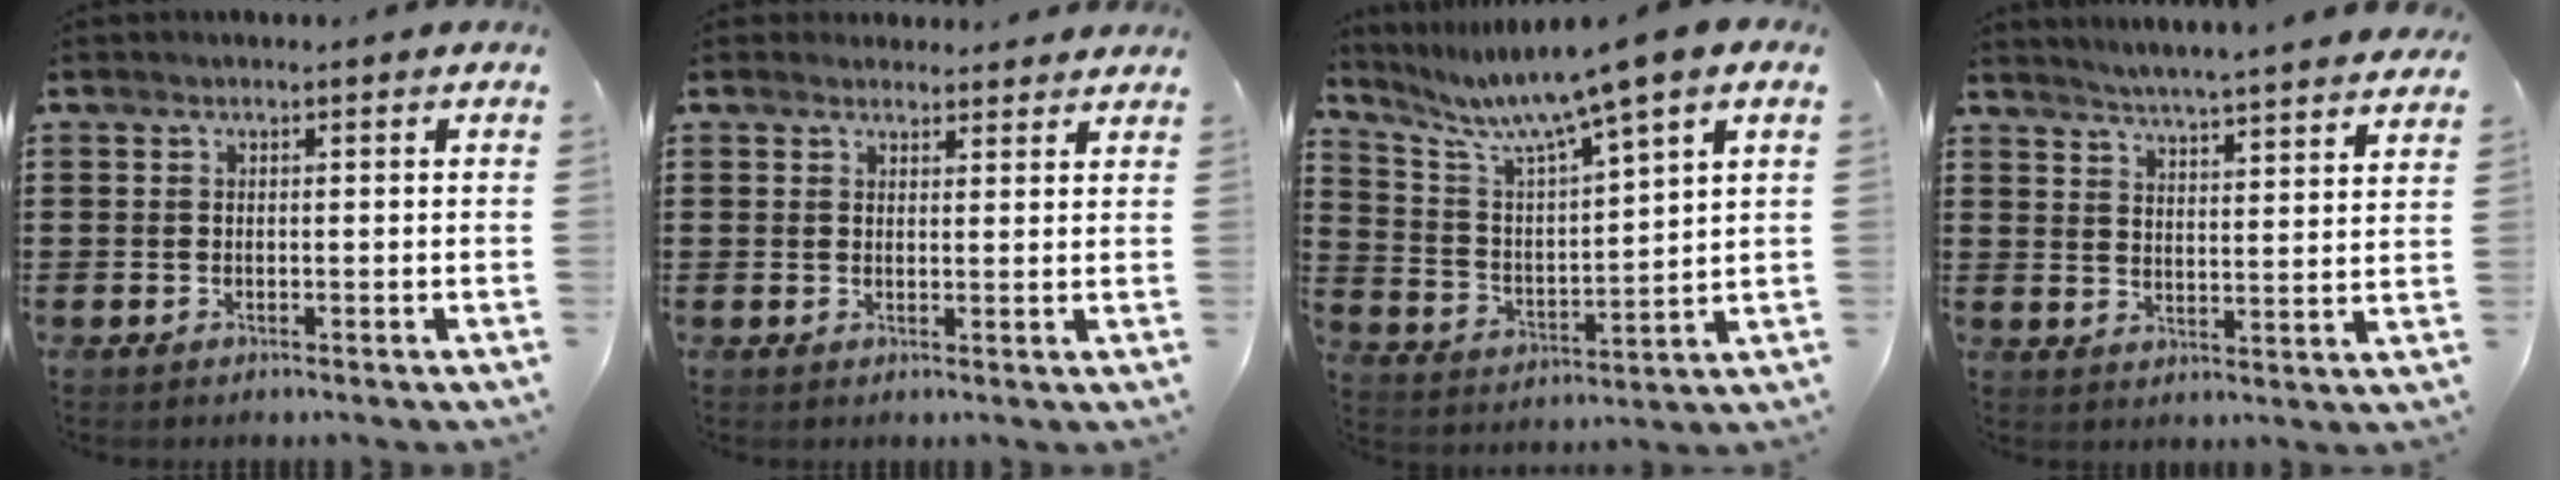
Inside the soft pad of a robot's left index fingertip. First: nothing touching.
{"total": 2.2, "force": [2.1, 0.6, 0.0], "torque": [-0.005, 0.001, 0.042]}
{"total": 8.3, "force": [6.6, -0.6, 5.0], "torque": [-0.125, -0.043, 0.104]}
{"total": 4.2, "force": [4.1, -1.0, 0.4], "torque": [-0.027, -0.032, 0.068]}